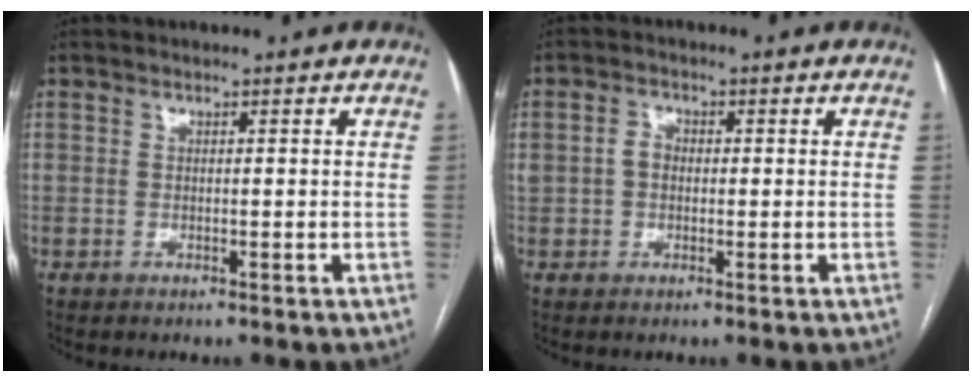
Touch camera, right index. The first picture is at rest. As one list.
[{"total": 3.4, "force": [0.1, 2.6, 2.1], "torque": [-0.053, 0.020, 0.002]}]